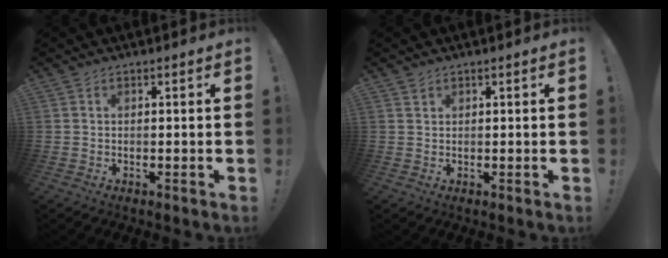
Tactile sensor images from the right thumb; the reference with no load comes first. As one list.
[{"total": 1.0, "force": [0.8, 0.7, 0.1], "torque": [0.006, -0.003, 0.014]}]